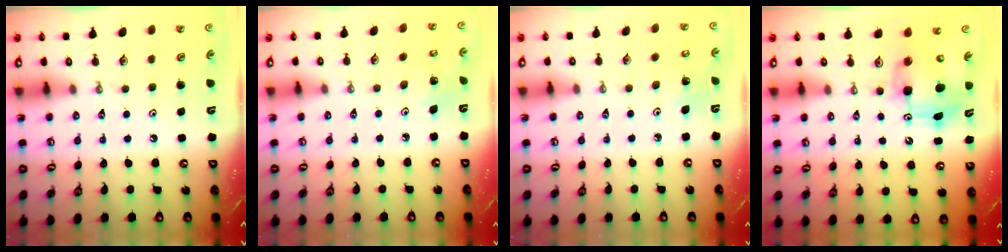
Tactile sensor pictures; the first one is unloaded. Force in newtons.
{"total": 3.0, "press": 3.0, "slide": 0.1}
{"total": 2.7, "press": 2.7, "slide": 0.2}
{"total": 7.6, "press": 7.5, "slide": 1.4}